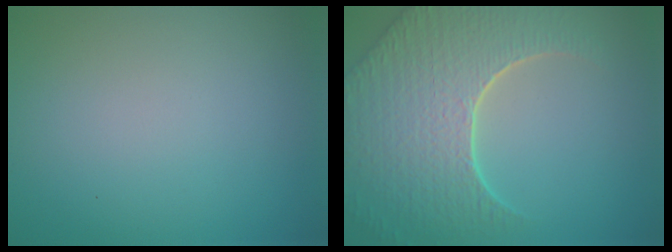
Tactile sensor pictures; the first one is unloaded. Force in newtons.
{"total": 8.7, "press": 6.2, "slide": 6.2}